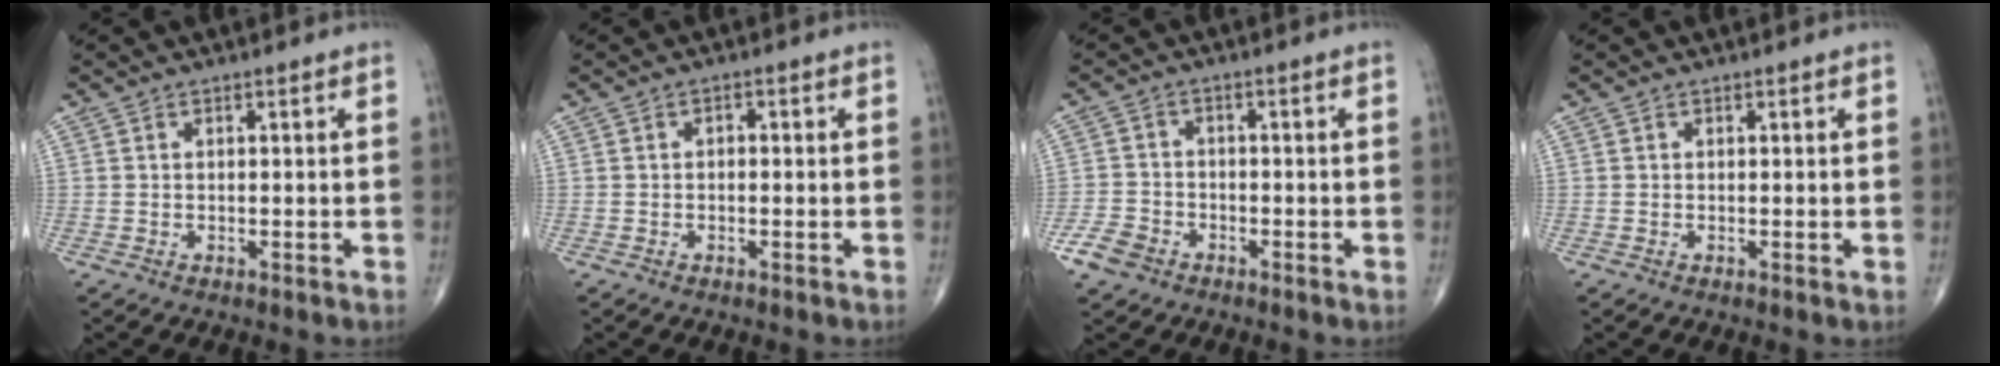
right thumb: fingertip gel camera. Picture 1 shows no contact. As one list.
[{"total": 1.0, "force": [-0.1, 0.7, 0.7], "torque": [-0.005, 0.005, -0.005]}, {"total": 5.2, "force": [-3.1, 3.6, 2.0], "torque": [-0.036, 0.010, -0.062]}, {"total": 0.0}]